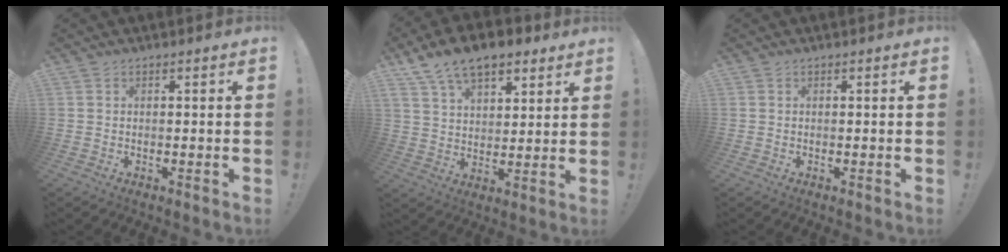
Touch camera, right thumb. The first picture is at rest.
{"total": 12.7, "force": [8.5, 6.7, 6.7], "torque": [-0.117, -0.041, 0.160]}
{"total": 0.0}